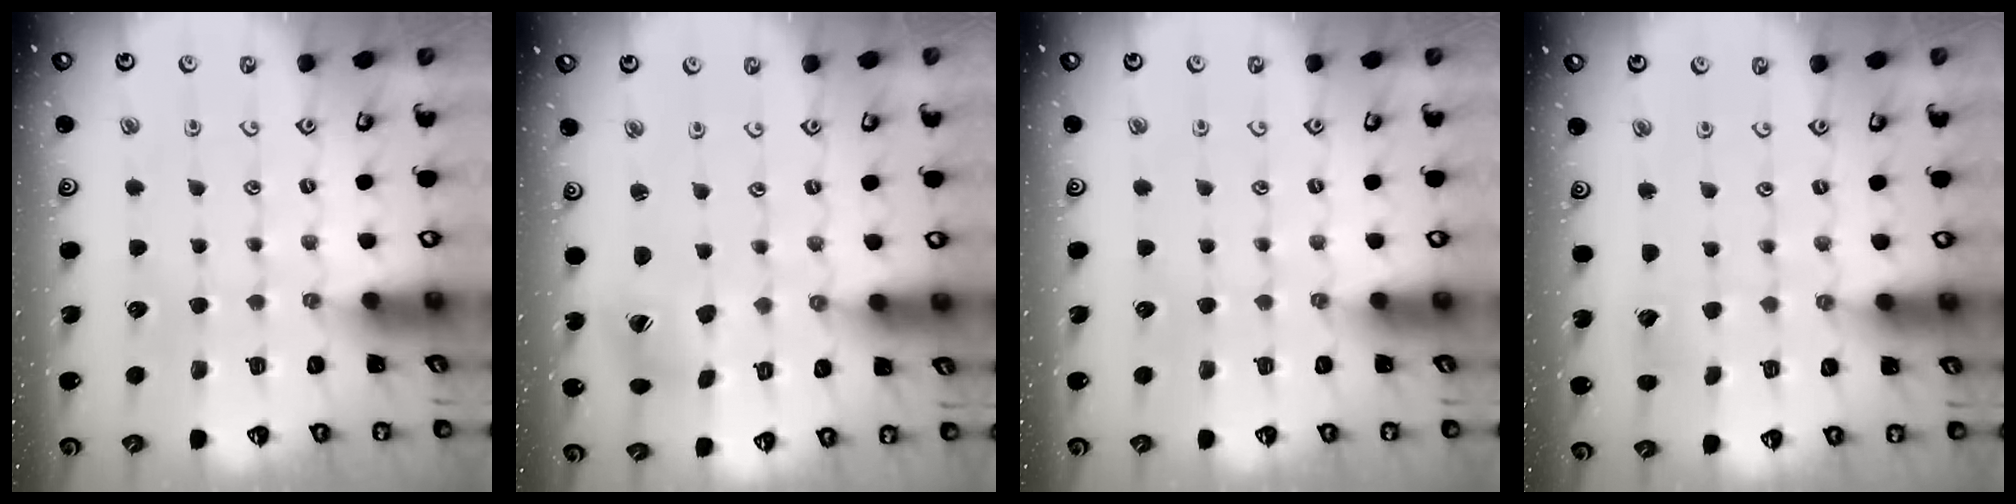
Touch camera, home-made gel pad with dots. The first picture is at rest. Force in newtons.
{"total": 6.1, "press": 6.0, "slide": 0.6}
{"total": 0.0}
{"total": 2.4, "press": 2.3, "slide": 0.3}